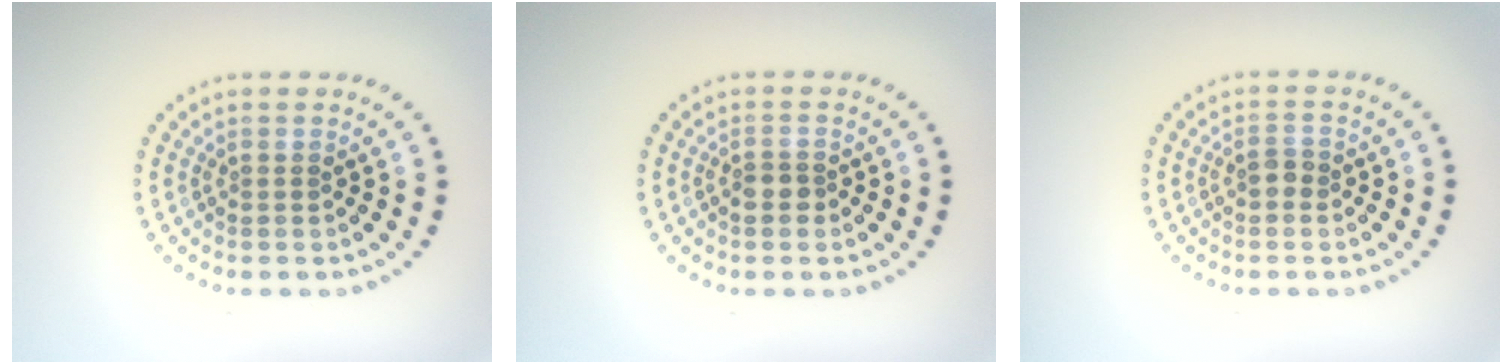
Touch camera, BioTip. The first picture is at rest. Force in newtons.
{"total": 1.7, "press": 1.5, "slide": 0.7}
{"total": 1.3, "press": 1.2, "slide": 0.3}